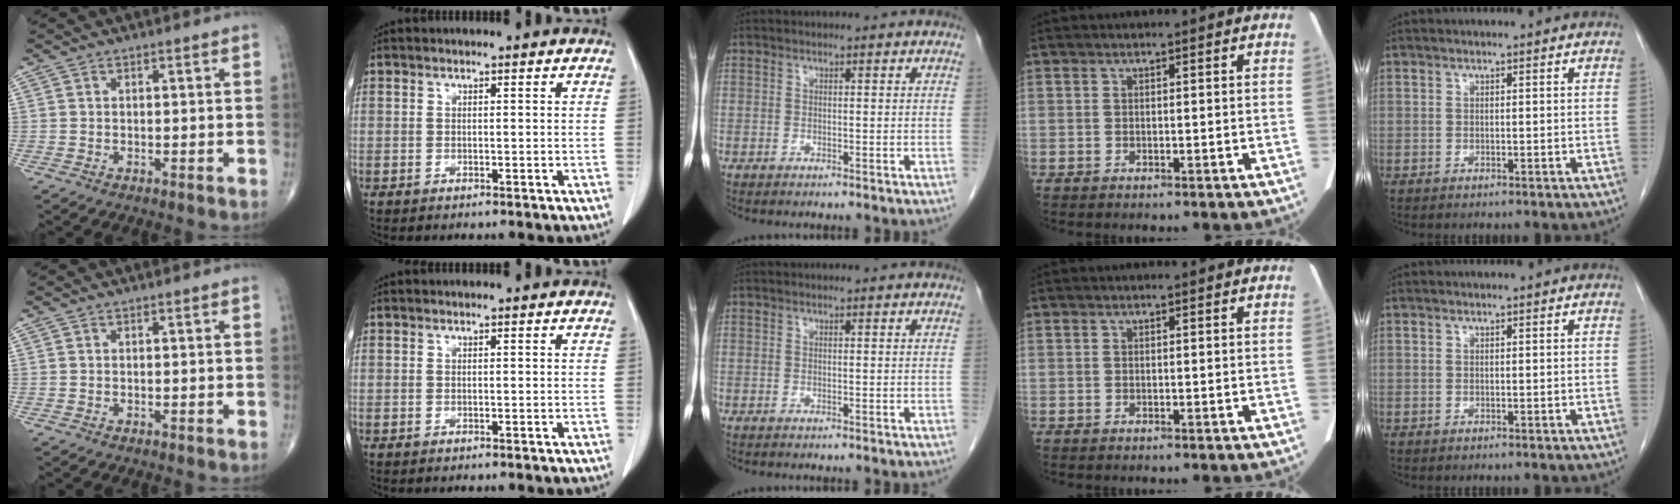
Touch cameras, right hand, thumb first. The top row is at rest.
{}